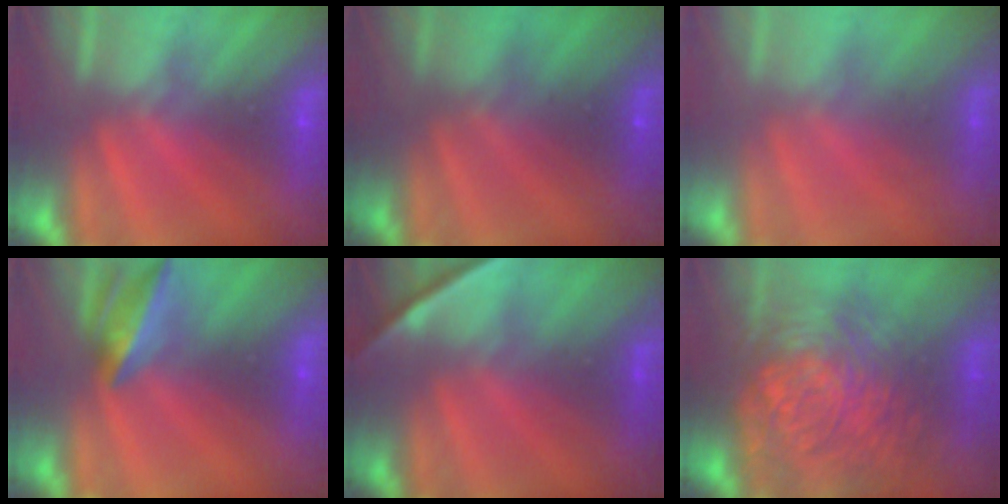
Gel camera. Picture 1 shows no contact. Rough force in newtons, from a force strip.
{"total": 1.8}
{"total": 2.1}
{"total": 7.8}
{"total": 2.0}
{"total": 8.3}